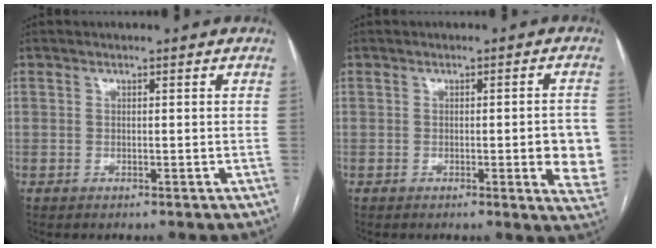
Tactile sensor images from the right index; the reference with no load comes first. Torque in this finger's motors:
{"motor_torque": [0.52, 0.13, 0.11, 0.04]}